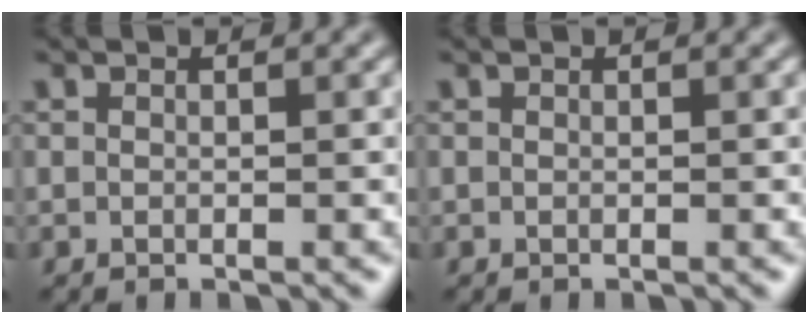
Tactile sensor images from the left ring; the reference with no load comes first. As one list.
[{"total": 0.0}]